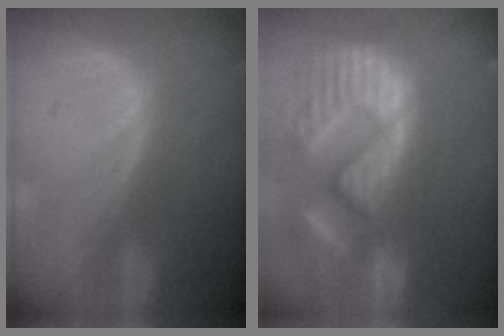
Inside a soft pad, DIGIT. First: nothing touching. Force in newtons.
{"total": 15.3, "press": 12.5, "slide": 8.8}